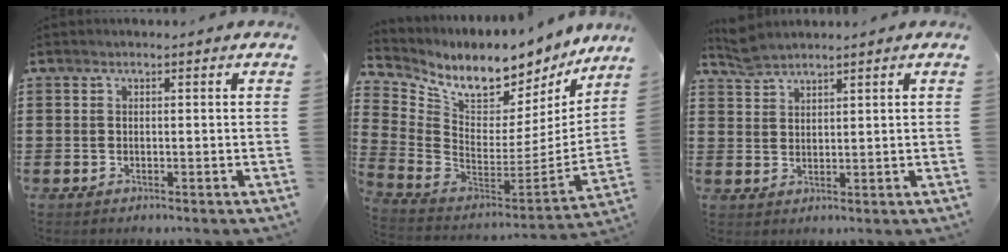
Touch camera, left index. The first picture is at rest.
{"total": 8.3, "force": [7.0, 2.8, 3.4], "torque": [-0.091, -0.070, 0.118]}
{"total": 2.9, "force": [2.8, 0.5, 0.6], "torque": [-0.020, -0.001, 0.054]}